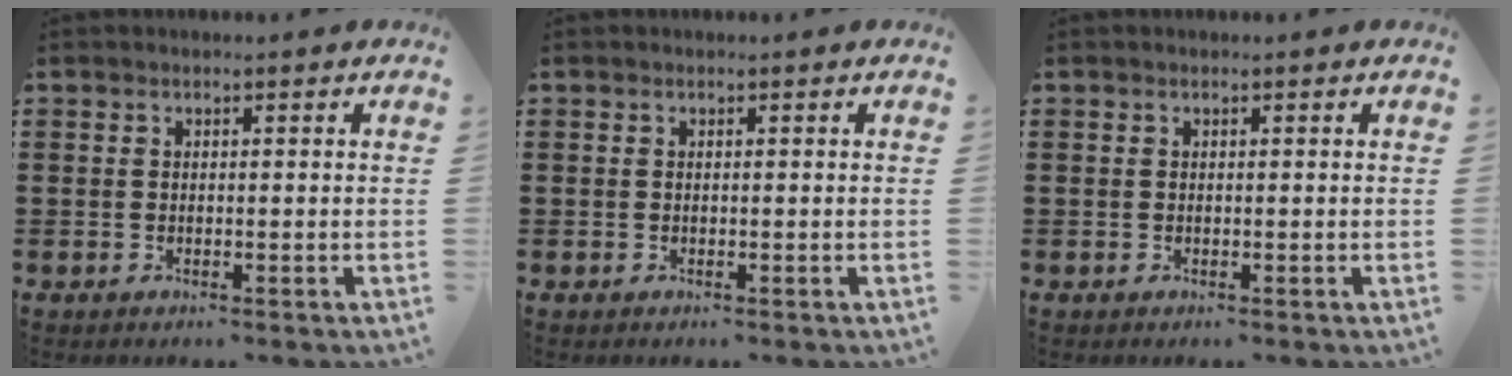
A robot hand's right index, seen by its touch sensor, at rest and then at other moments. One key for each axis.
{"total": 0.0}
{"total": 0.0}